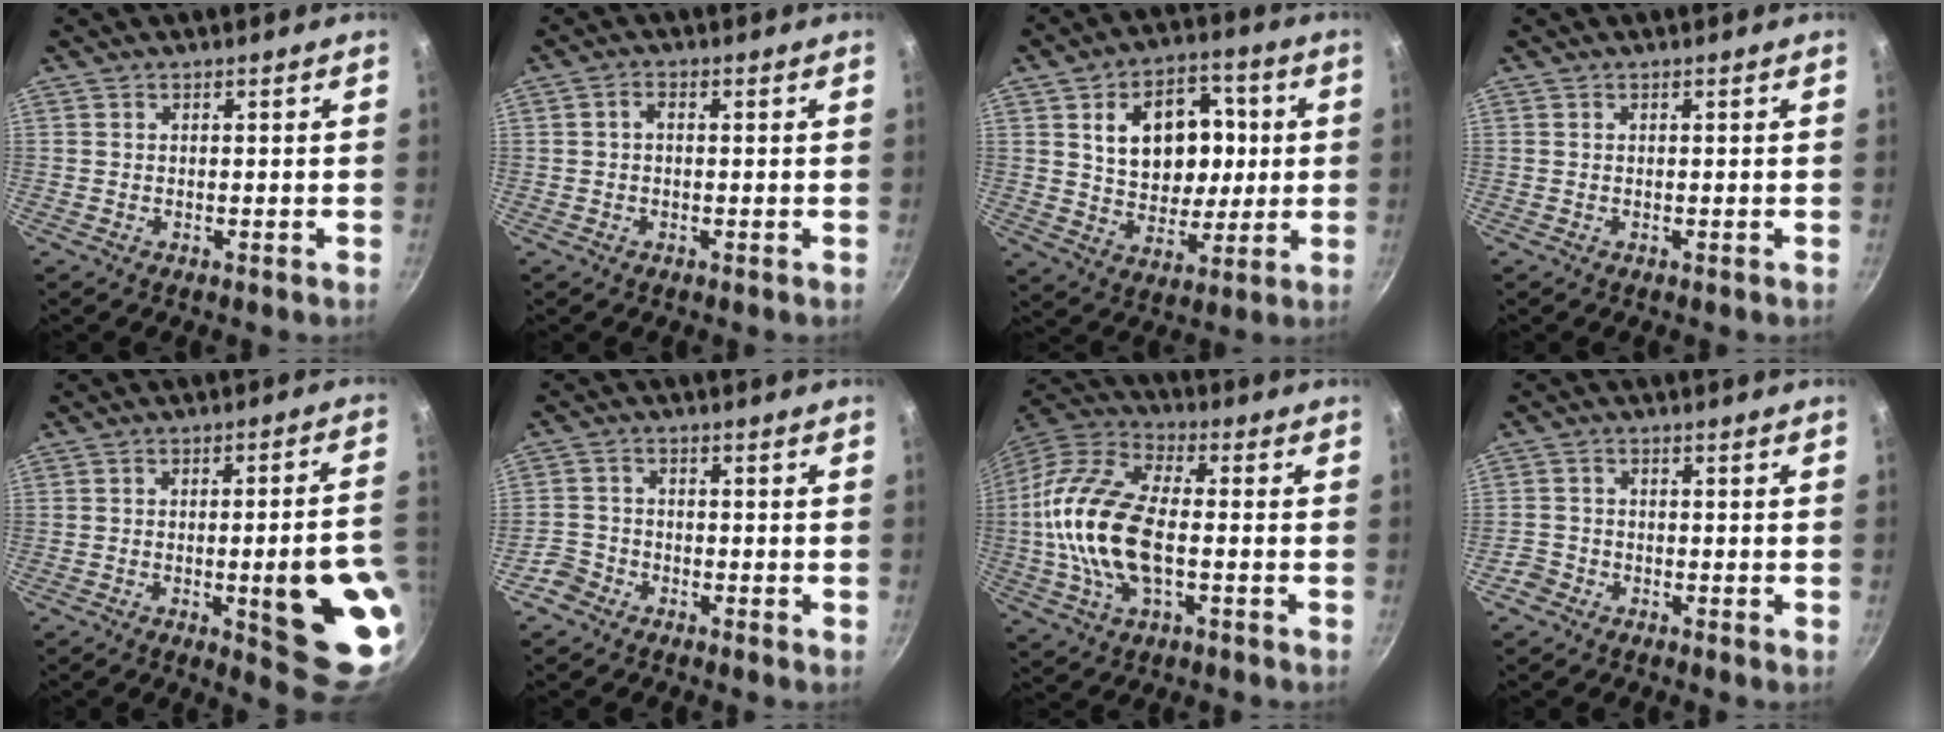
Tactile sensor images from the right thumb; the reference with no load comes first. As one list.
[{"total": 1.7, "force": [0.1, 1.2, 1.3], "torque": [-0.022, 0.009, 0.000]}, {"total": 16.8, "force": [3.2, 12.2, 11.1], "torque": [-0.123, 0.008, 0.055]}, {"total": 0.0}, {"total": 17.7, "force": [-4.1, 4.1, 16.8], "torque": [-0.175, 0.019, -0.049]}, {"total": 3.5, "force": [-2.4, 2.3, 0.9], "torque": [-0.009, 0.030, -0.050]}, {"total": 19.3, "force": [-1.5, 9.7, 16.6], "torque": [-0.325, 0.032, -0.043]}, {"total": 2.5, "force": [-1.7, 1.7, 0.7], "torque": [-0.011, 0.017, -0.035]}]